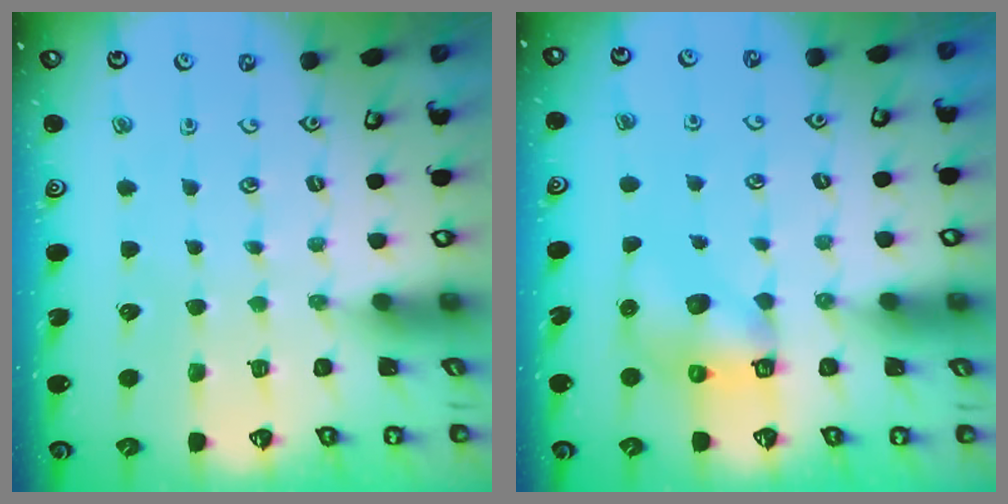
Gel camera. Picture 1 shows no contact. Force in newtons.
{"total": 7.0, "press": 7.0, "slide": 0.9}